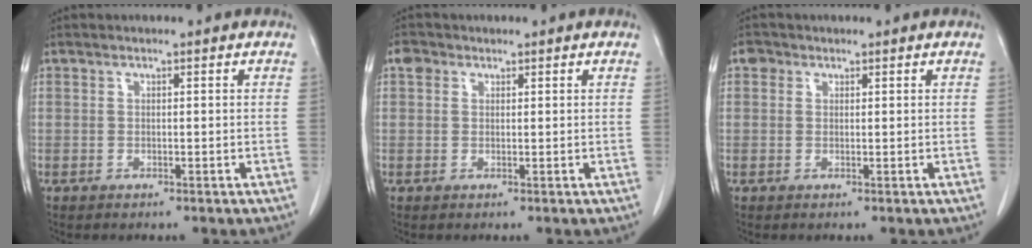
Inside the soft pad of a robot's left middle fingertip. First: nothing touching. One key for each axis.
{"total": 1.8, "fx": 0.9, "fy": 1.4, "fz": 0.5, "tx": -0.010, "ty": 0.011, "tz": 0.013}
{"total": 1.4, "fx": 0.7, "fy": 1.2, "fz": 0.3, "tx": -0.001, "ty": 0.008, "tz": 0.007}